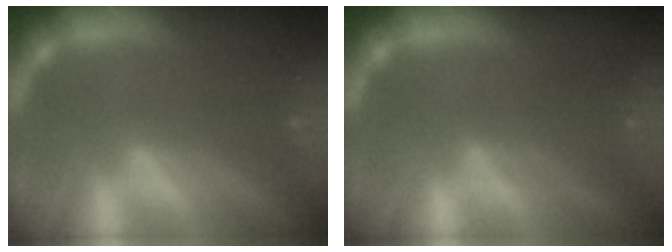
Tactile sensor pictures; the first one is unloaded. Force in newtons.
{"total": 3.0}